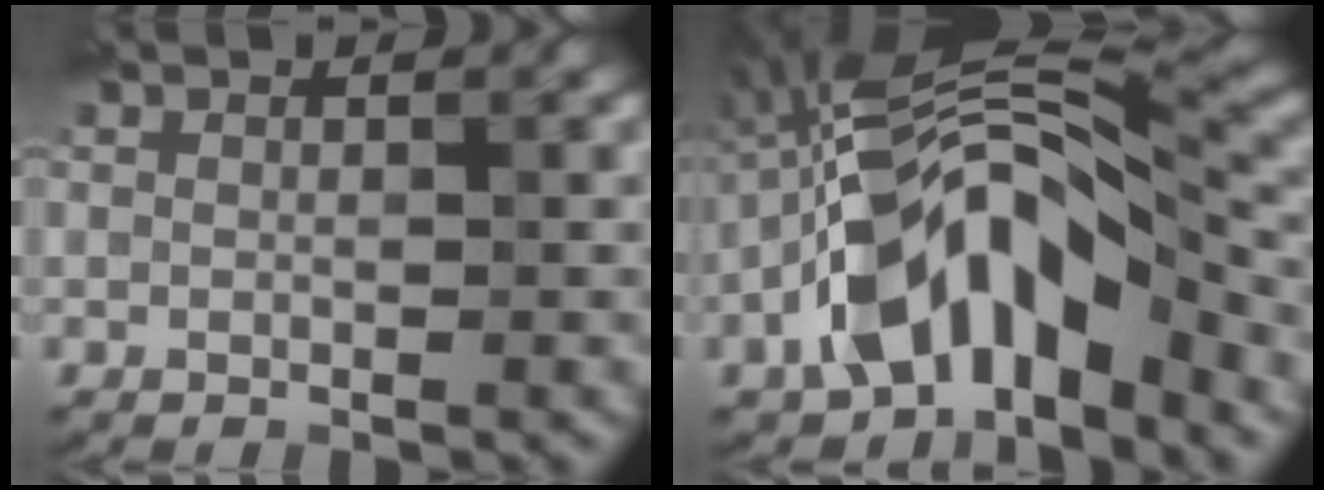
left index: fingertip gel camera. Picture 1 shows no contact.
{"total": 11.9, "force": [-4.7, 5.4, 9.5], "torque": [-0.163, 0.022, -0.096]}